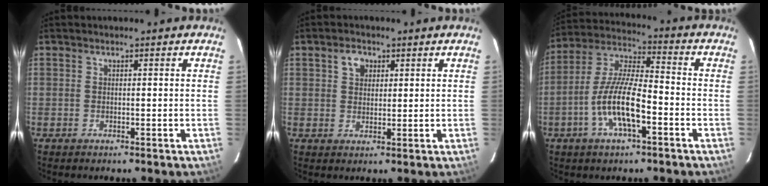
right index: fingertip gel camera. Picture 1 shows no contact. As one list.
[{"total": 3.4, "force": [1.5, 2.6, 1.6], "torque": [-0.023, 0.011, 0.027]}, {"total": 12.3, "force": [-4.8, 3.3, 10.9], "torque": [-0.225, 0.000, -0.093]}]